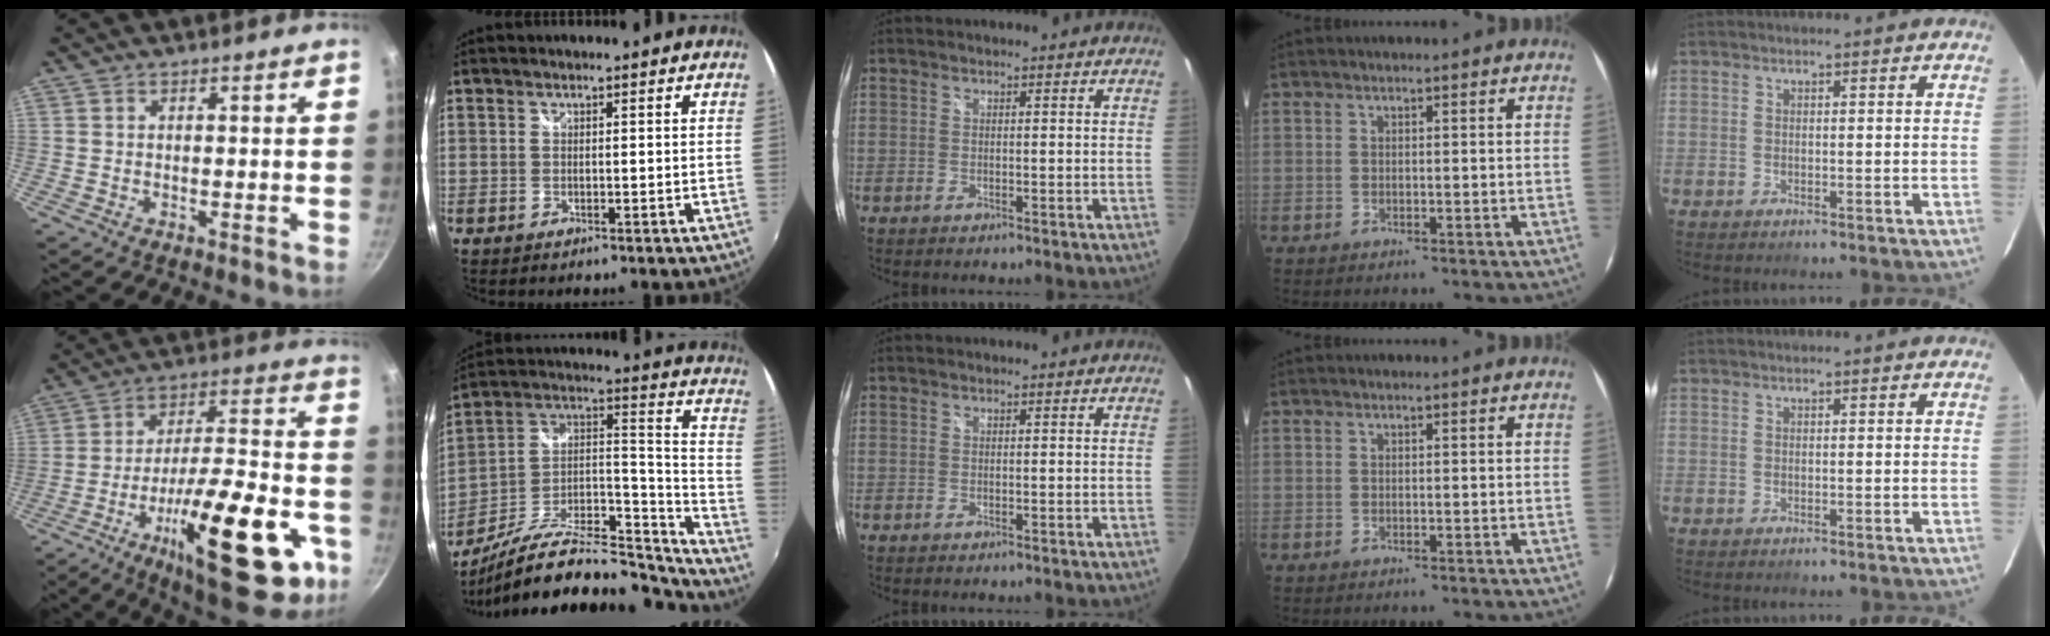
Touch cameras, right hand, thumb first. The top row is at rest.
{"thumb": {"total": 28.7, "force": [-11.6, 9.9, 24.3], "torque": [-0.321, 0.042, -0.170]}, "index": {"total": 23.8, "force": [-20.1, 6.7, 10.9], "torque": [-0.155, 0.021, -0.322]}}